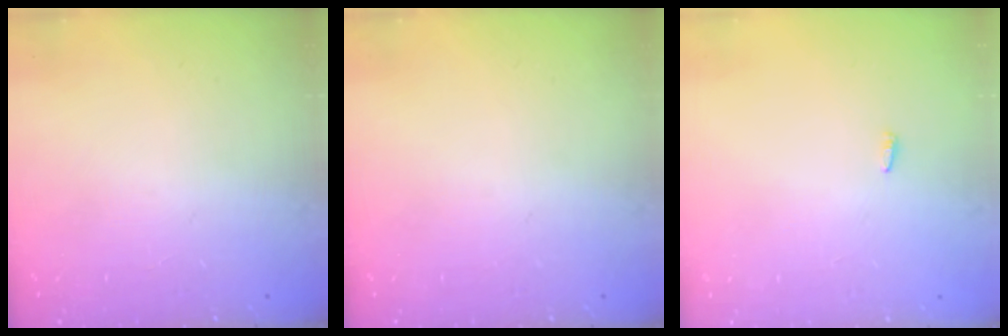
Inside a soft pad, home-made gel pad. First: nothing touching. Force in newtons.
{"total": 0.0}
{"total": 1.8, "press": 1.7, "slide": 0.6}